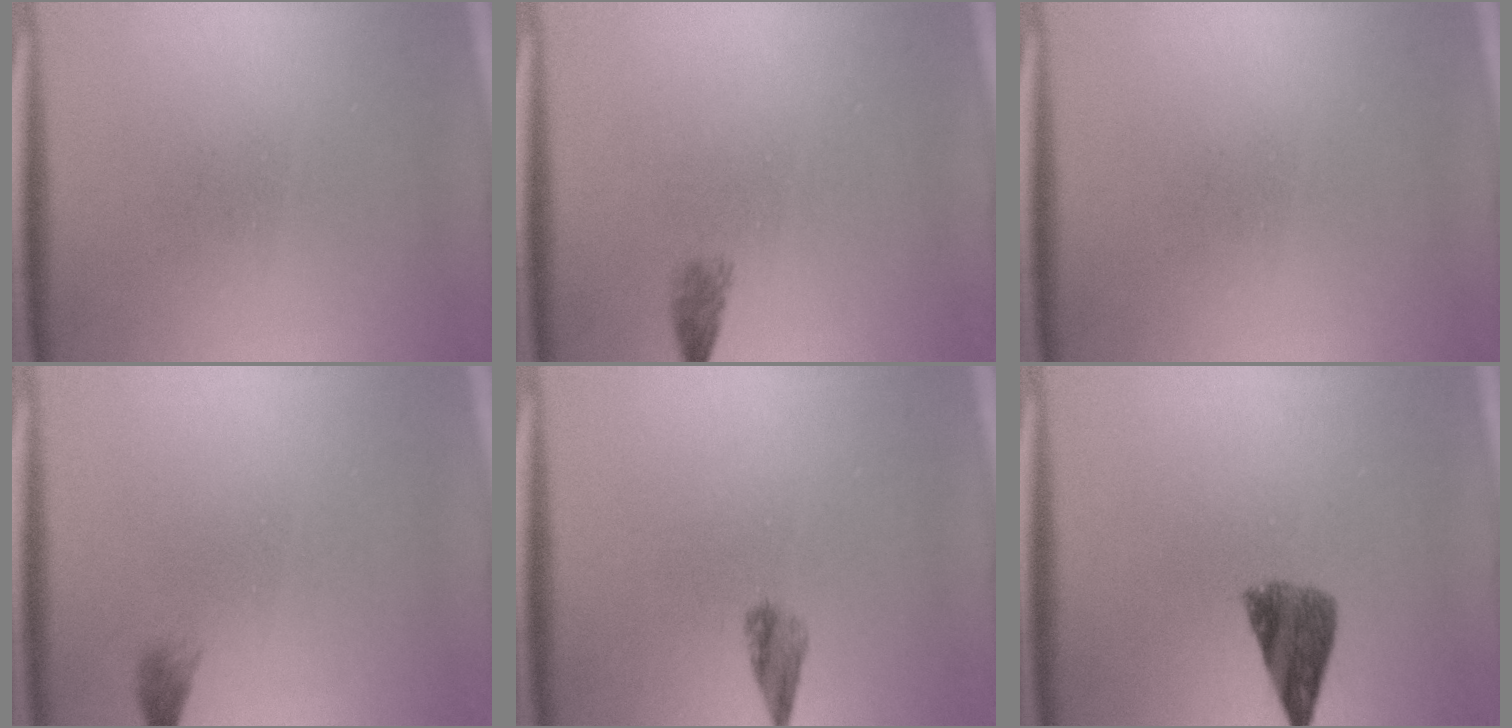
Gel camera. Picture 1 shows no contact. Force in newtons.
{"total": 1.3}
{"total": 0.0}
{"total": 1.0}
{"total": 2.0}
{"total": 5.9}